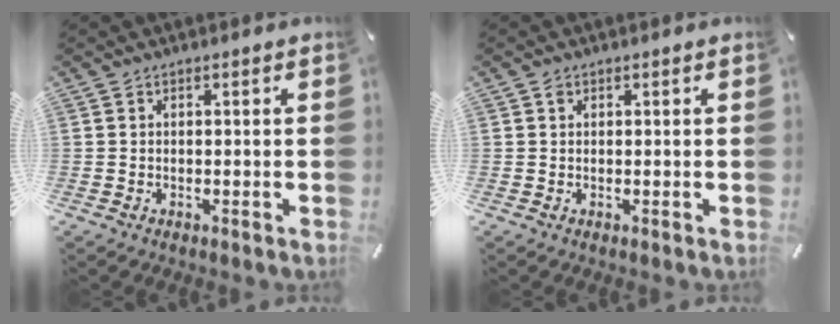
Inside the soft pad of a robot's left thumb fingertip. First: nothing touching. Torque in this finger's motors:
{"motor_torque": [-0.42, 0.06, -0.10, 0.20, 0.04]}